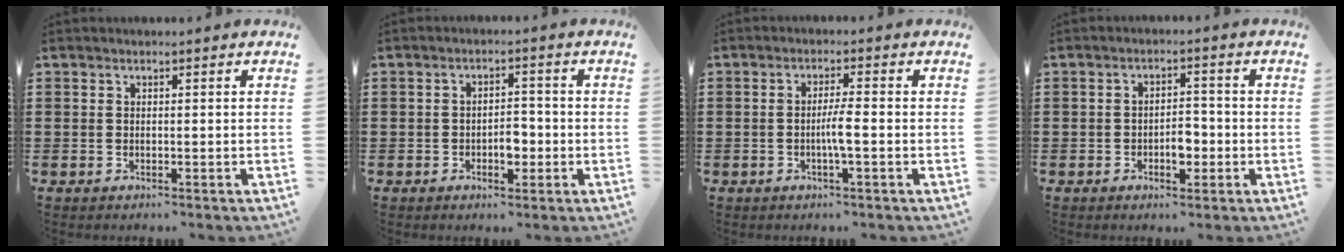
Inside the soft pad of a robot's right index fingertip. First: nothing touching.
{"total": 3.7, "force": [-1.1, 2.0, 2.9], "torque": [-0.046, 0.001, -0.023]}
{"total": 3.2, "force": [-0.8, 0.1, 3.1], "torque": [-0.057, -0.002, -0.016]}
{"total": 3.9, "force": [-1.4, 2.1, 3.0], "torque": [-0.054, 0.005, -0.025]}